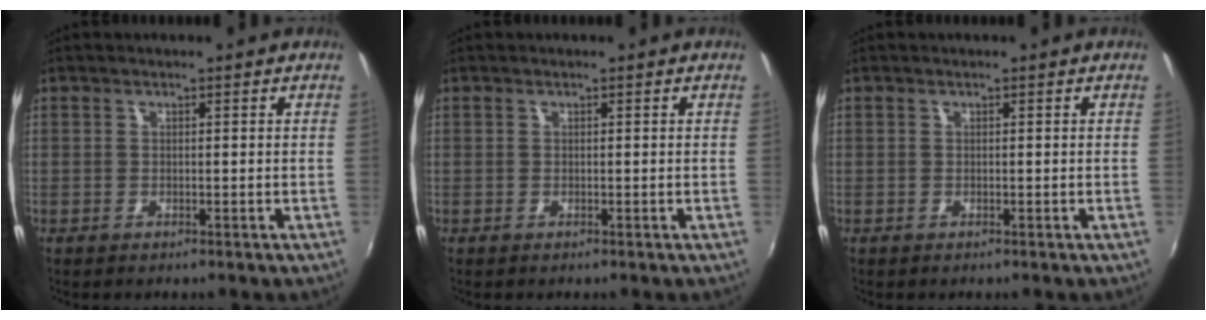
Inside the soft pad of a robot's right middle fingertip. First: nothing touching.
{"total": 0.0}
{"total": 0.0}